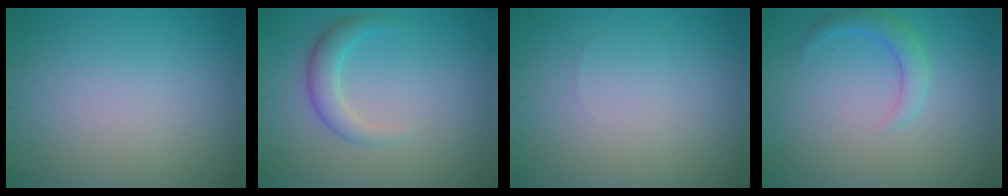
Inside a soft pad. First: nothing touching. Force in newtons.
{"total": 2.5, "press": 2.5, "slide": 0.1}
{"total": 0.0}
{"total": 2.2, "press": 2.1, "slide": 0.2}